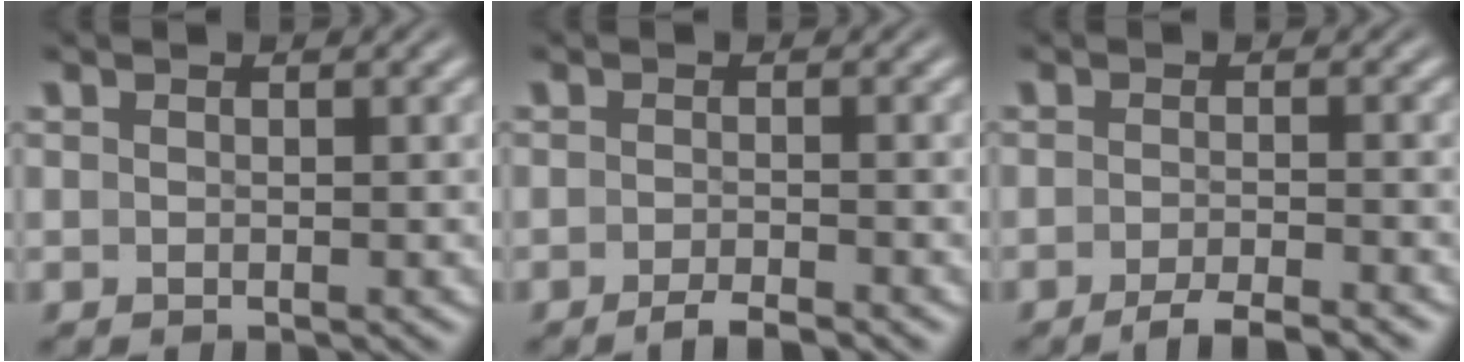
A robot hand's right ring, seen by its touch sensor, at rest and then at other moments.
{"total": 1.8, "force": [-1.7, -0.3, 0.6], "torque": [-0.012, 0.001, -0.033]}
{"total": 3.2, "force": [-2.9, 0.1, 1.4], "torque": [-0.022, -0.002, -0.050]}